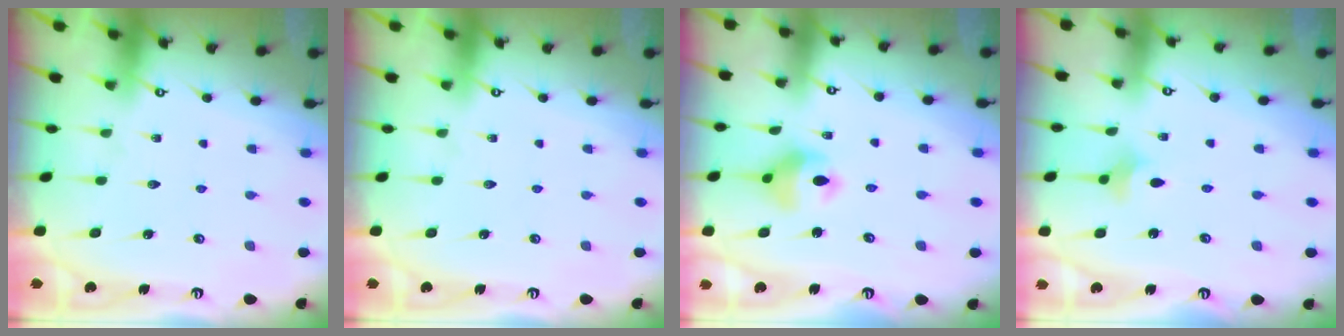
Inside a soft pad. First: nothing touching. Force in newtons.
{"total": 0.0}
{"total": 8.3, "press": 8.2, "slide": 0.9}
{"total": 2.6, "press": 2.6, "slide": 0.6}